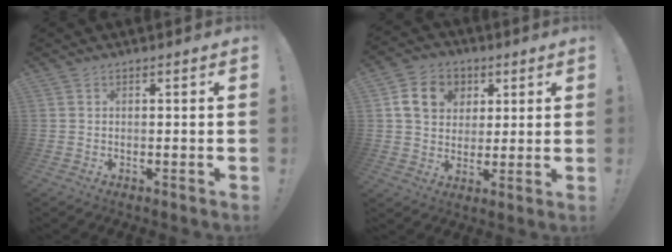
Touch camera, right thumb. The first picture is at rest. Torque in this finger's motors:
{"motor_torque": [1.44, 1.42, 0.77, 0.02, 0.01]}